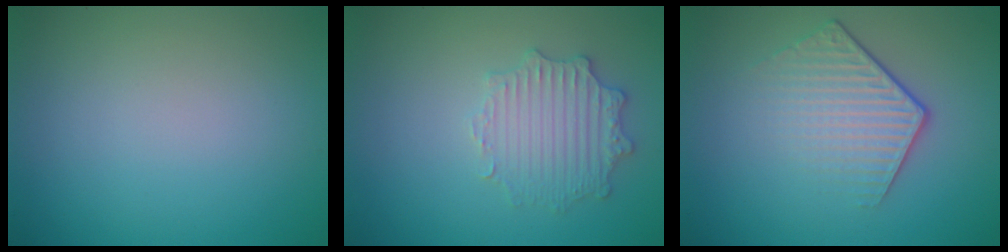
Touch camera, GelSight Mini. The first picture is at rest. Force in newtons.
{"total": 2.9, "press": 2.9, "slide": 0.1}
{"total": 4.2, "press": 2.9, "slide": 3.1}